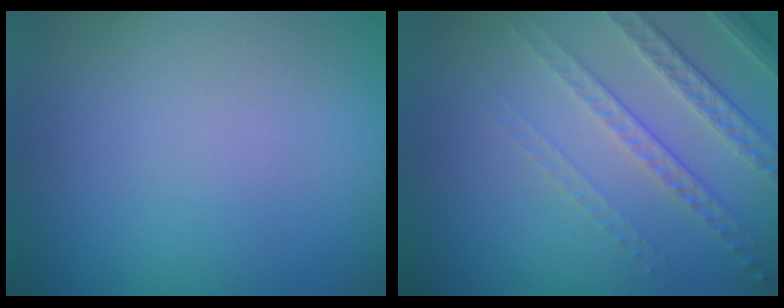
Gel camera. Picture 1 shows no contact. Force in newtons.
{"total": 4.7, "press": 3.1, "slide": 3.4}